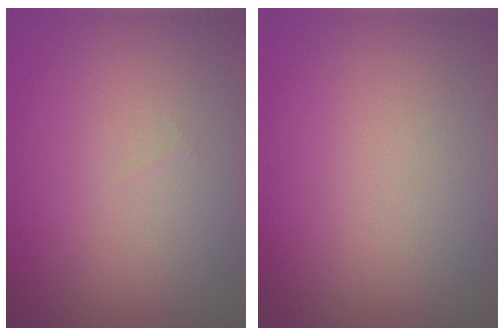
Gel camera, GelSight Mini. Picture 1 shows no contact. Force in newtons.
{"total": 0.0}